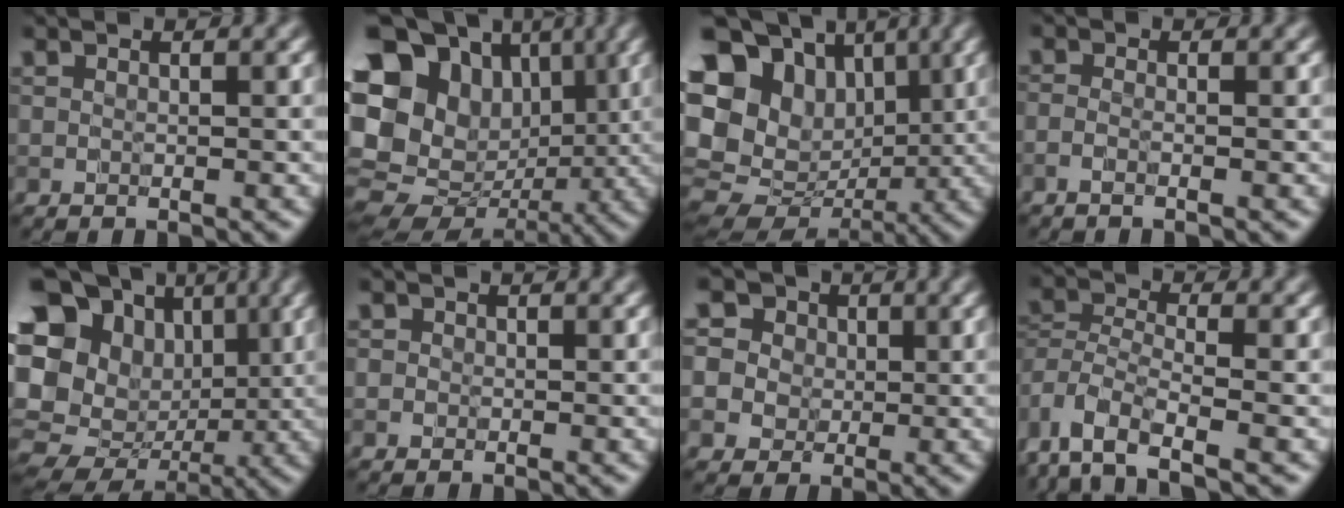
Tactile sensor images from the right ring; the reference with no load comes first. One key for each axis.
{"total": 20.5, "fx": 2.1, "fy": 17.6, "fz": 10.4, "tx": -0.214, "ty": 0.024, "tz": 0.010}
{"total": 17.2, "fx": 1.7, "fy": 14.5, "fz": 9.0, "tx": -0.184, "ty": 0.012, "tz": 0.024}
{"total": 0.7, "fx": -0.5, "fy": 0.0, "fz": 0.5, "tx": -0.003, "ty": -0.002, "tz": -0.014}
{"total": 18.6, "fx": 0.5, "fy": 16.2, "fz": 9.2, "tx": -0.211, "ty": 0.014, "tz": -0.002}
{"total": 0.6, "fx": -0.2, "fy": 0.6, "fz": -0.1, "tx": 0.010, "ty": -0.004, "tz": -0.008}
{"total": 9.1, "fx": 4.0, "fy": 7.3, "fz": 3.5, "tx": -0.064, "ty": 0.027, "tz": 0.038}
{"total": 6.1, "fx": -4.1, "fy": 2.5, "fz": 3.7, "tx": -0.065, "ty": -0.005, "tz": -0.089}